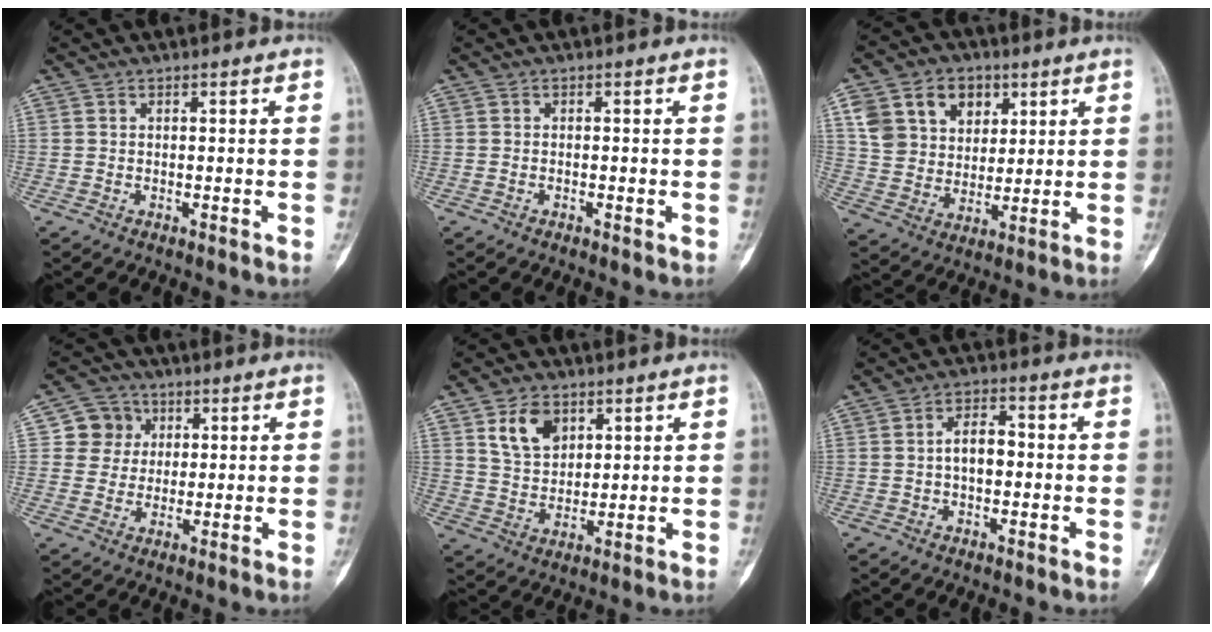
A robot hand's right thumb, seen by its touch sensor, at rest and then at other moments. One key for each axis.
{"total": 0.6, "fx": -0.2, "fy": 0.3, "fz": 0.5, "tx": -0.009, "ty": 0.002, "tz": -0.002}
{"total": 14.3, "fx": 6.0, "fy": 10.7, "fz": 7.3, "tx": -0.088, "ty": -0.009, "tz": 0.115}
{"total": 6.6, "fx": 1.9, "fy": 6.2, "fz": 1.2, "tx": 0.021, "ty": 0.002, "tz": 0.028}
{"total": 8.3, "fx": 4.1, "fy": 5.6, "fz": 4.6, "tx": -0.059, "ty": -0.021, "tz": 0.080}
{"total": 5.2, "fx": -0.2, "fy": 3.1, "fz": 4.2, "tx": -0.062, "ty": 0.017, "tz": -0.009}